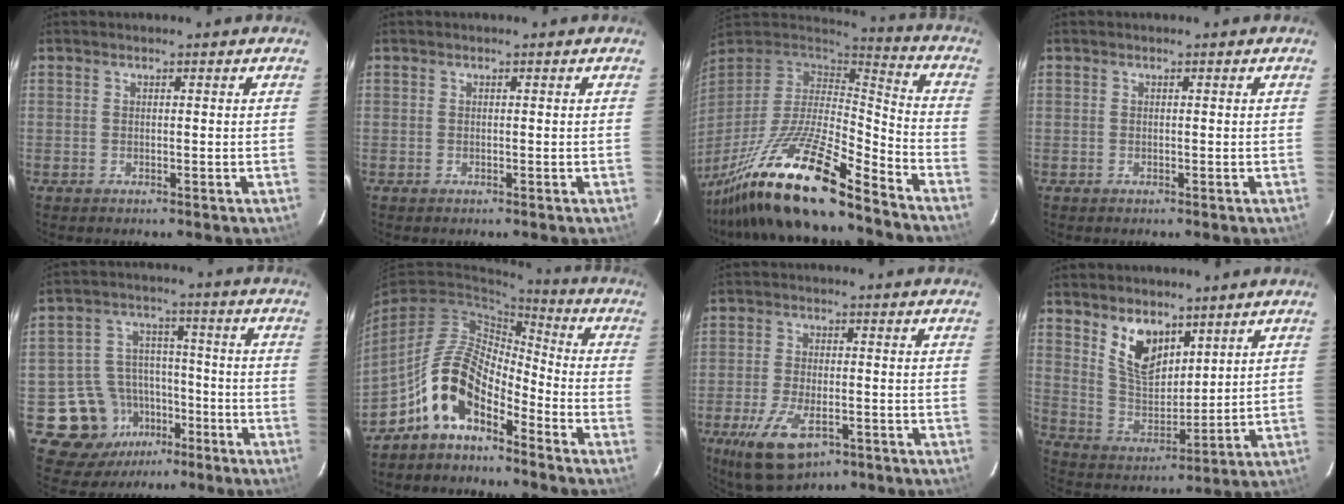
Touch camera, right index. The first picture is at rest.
{"total": 0.0}
{"total": 21.2, "force": [-15.5, 3.4, 14.1], "torque": [-0.273, -0.033, -0.283]}
{"total": 0.0}
{"total": 14.8, "force": [-8.7, 11.6, 3.0], "torque": [-0.073, 0.065, -0.139]}
{"total": 10.7, "force": [-6.6, 4.6, 6.9], "torque": [-0.144, 0.016, -0.131]}
{"total": 10.9, "force": [-5.5, 5.1, 8.0], "torque": [-0.175, -0.025, -0.093]}
{"total": 9.7, "force": [6.0, 5.1, 5.6], "torque": [-0.099, 0.002, 0.126]}